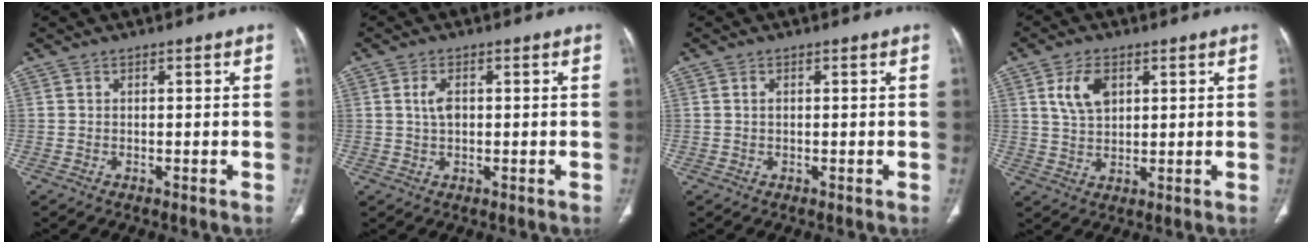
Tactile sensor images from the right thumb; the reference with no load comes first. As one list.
[{"total": 3.2, "force": [0.6, 1.8, 2.5], "torque": [-0.051, 0.003, 0.011]}, {"total": 0.8, "force": [0.2, 0.5, 0.6], "torque": [-0.014, 0.003, 0.006]}, {"total": 6.8, "force": [2.6, 4.2, 4.7], "torque": [-0.079, -0.008, 0.053]}]